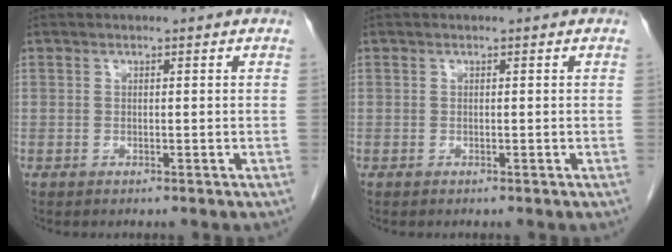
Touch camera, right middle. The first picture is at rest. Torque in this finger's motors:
{"motor_torque": [0.10, -0.07, -0.02, -0.03]}